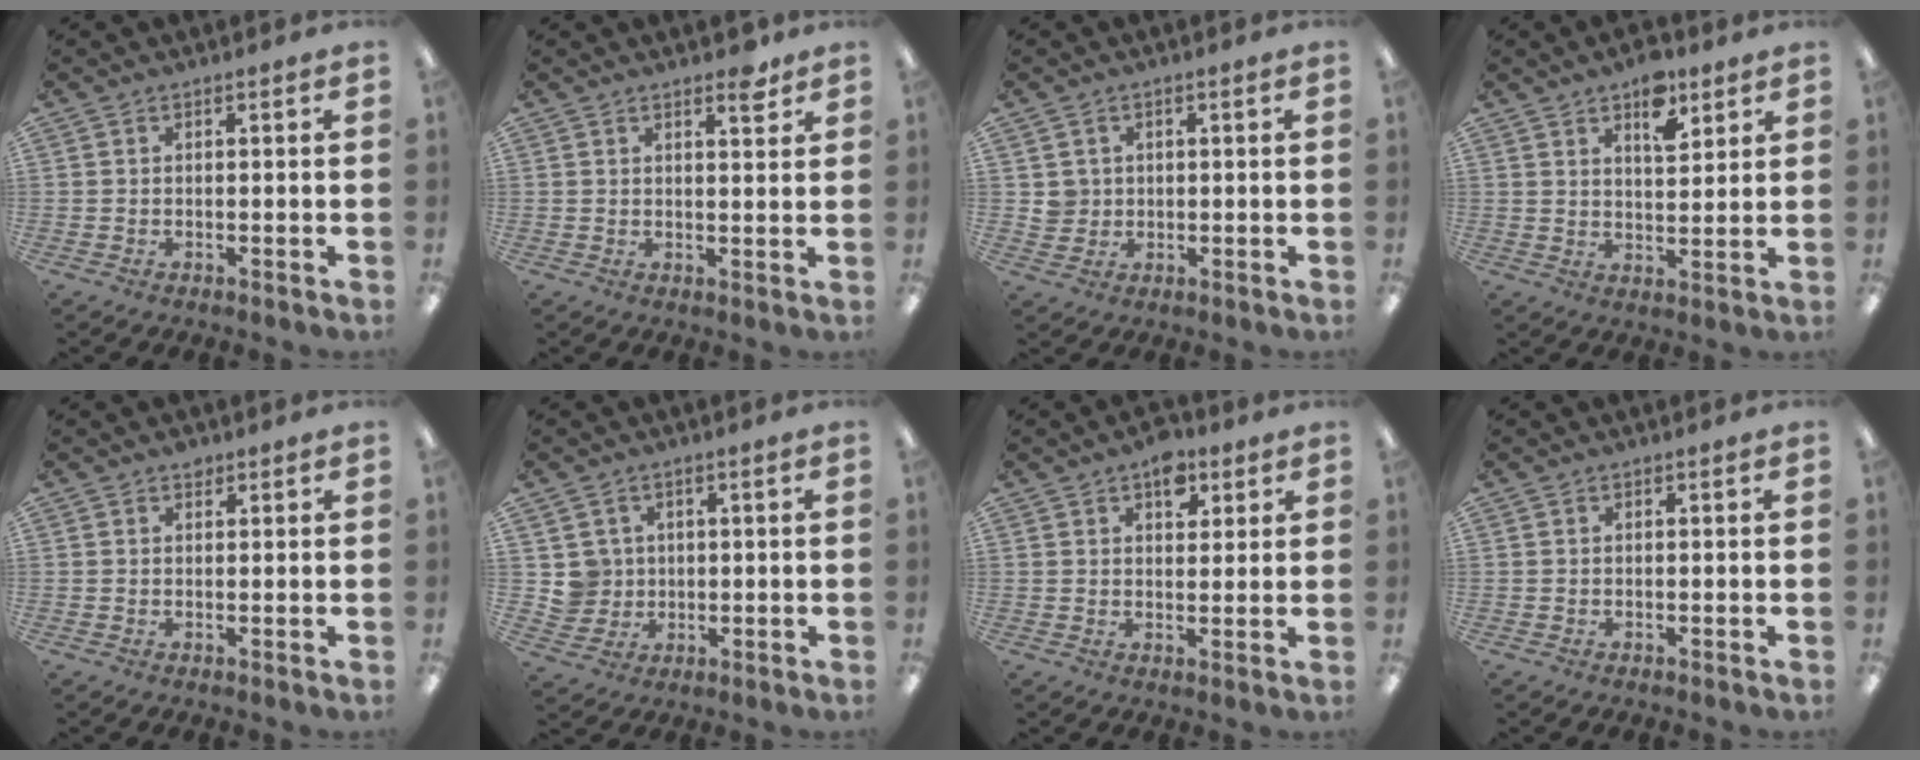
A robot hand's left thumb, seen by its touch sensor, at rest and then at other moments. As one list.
[{"total": 3.5, "force": [2.9, 1.0, 1.7], "torque": [-0.007, -0.017, 0.043]}, {"total": 3.5, "force": [0.8, 3.4, 0.0], "torque": [-0.002, 0.004, 0.014]}, {"total": 8.1, "force": [5.4, 4.0, 4.5], "torque": [-0.056, -0.025, 0.089]}, {"total": 1.4, "force": [1.0, 0.8, 0.4], "torque": [-0.001, -0.002, 0.017]}, {"total": 5.3, "force": [1.4, 5.1, -0.1], "torque": [-0.003, 0.005, 0.028]}, {"total": 6.6, "force": [3.7, 4.1, 3.6], "torque": [-0.030, -0.009, 0.060]}, {"total": 0.0}]